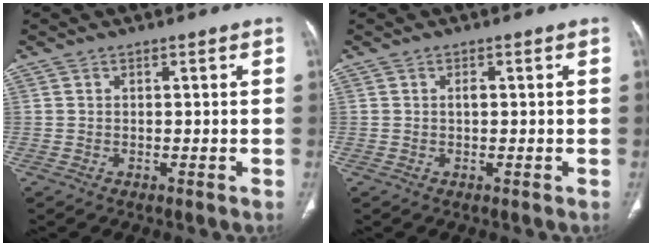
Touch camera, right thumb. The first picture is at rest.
{"total": 1.0, "force": [0.1, 0.5, 0.8], "torque": [-0.015, 0.001, 0.001]}